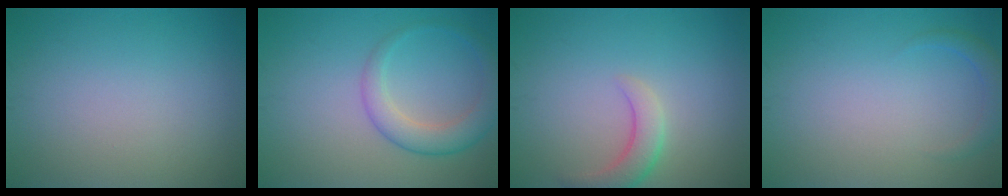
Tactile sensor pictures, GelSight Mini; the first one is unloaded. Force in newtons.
{"total": 2.9, "press": 2.8, "slide": 0.1}
{"total": 2.9, "press": 2.8, "slide": 0.3}
{"total": 1.5, "press": 1.5, "slide": 0.2}